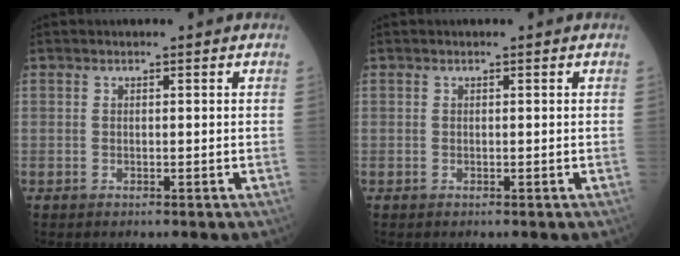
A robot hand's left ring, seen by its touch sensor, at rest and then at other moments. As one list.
[{"total": 0.0}]